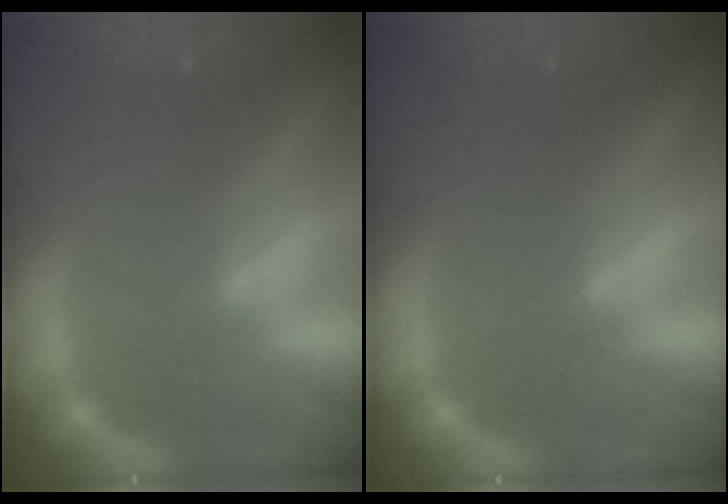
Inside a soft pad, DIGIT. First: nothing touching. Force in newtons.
{"total": 0.0}